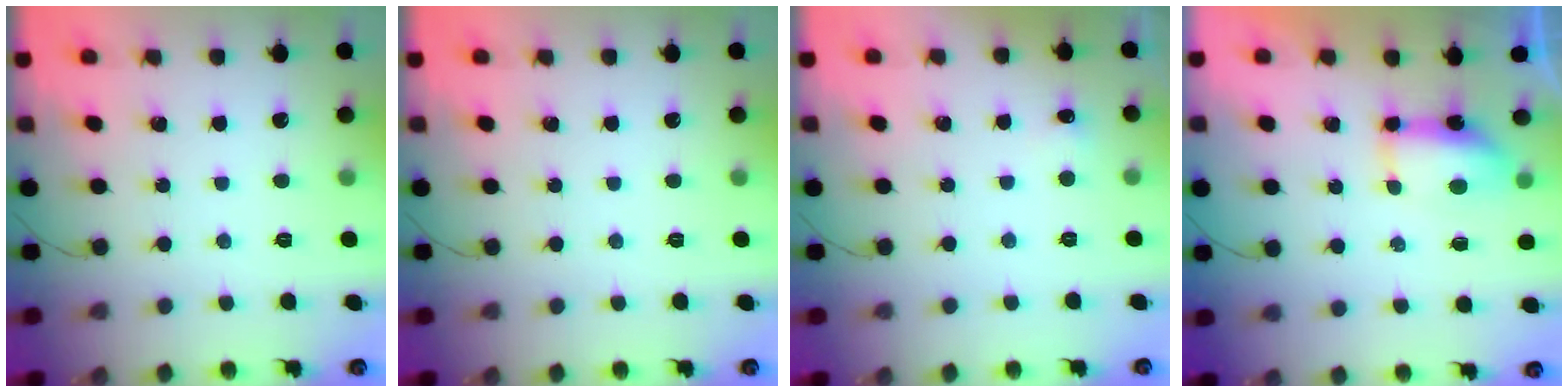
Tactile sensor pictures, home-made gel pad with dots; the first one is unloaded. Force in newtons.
{"total": 0.0}
{"total": 3.8, "press": 3.6, "slide": 1.2}
{"total": 6.8, "press": 6.8, "slide": 0.4}